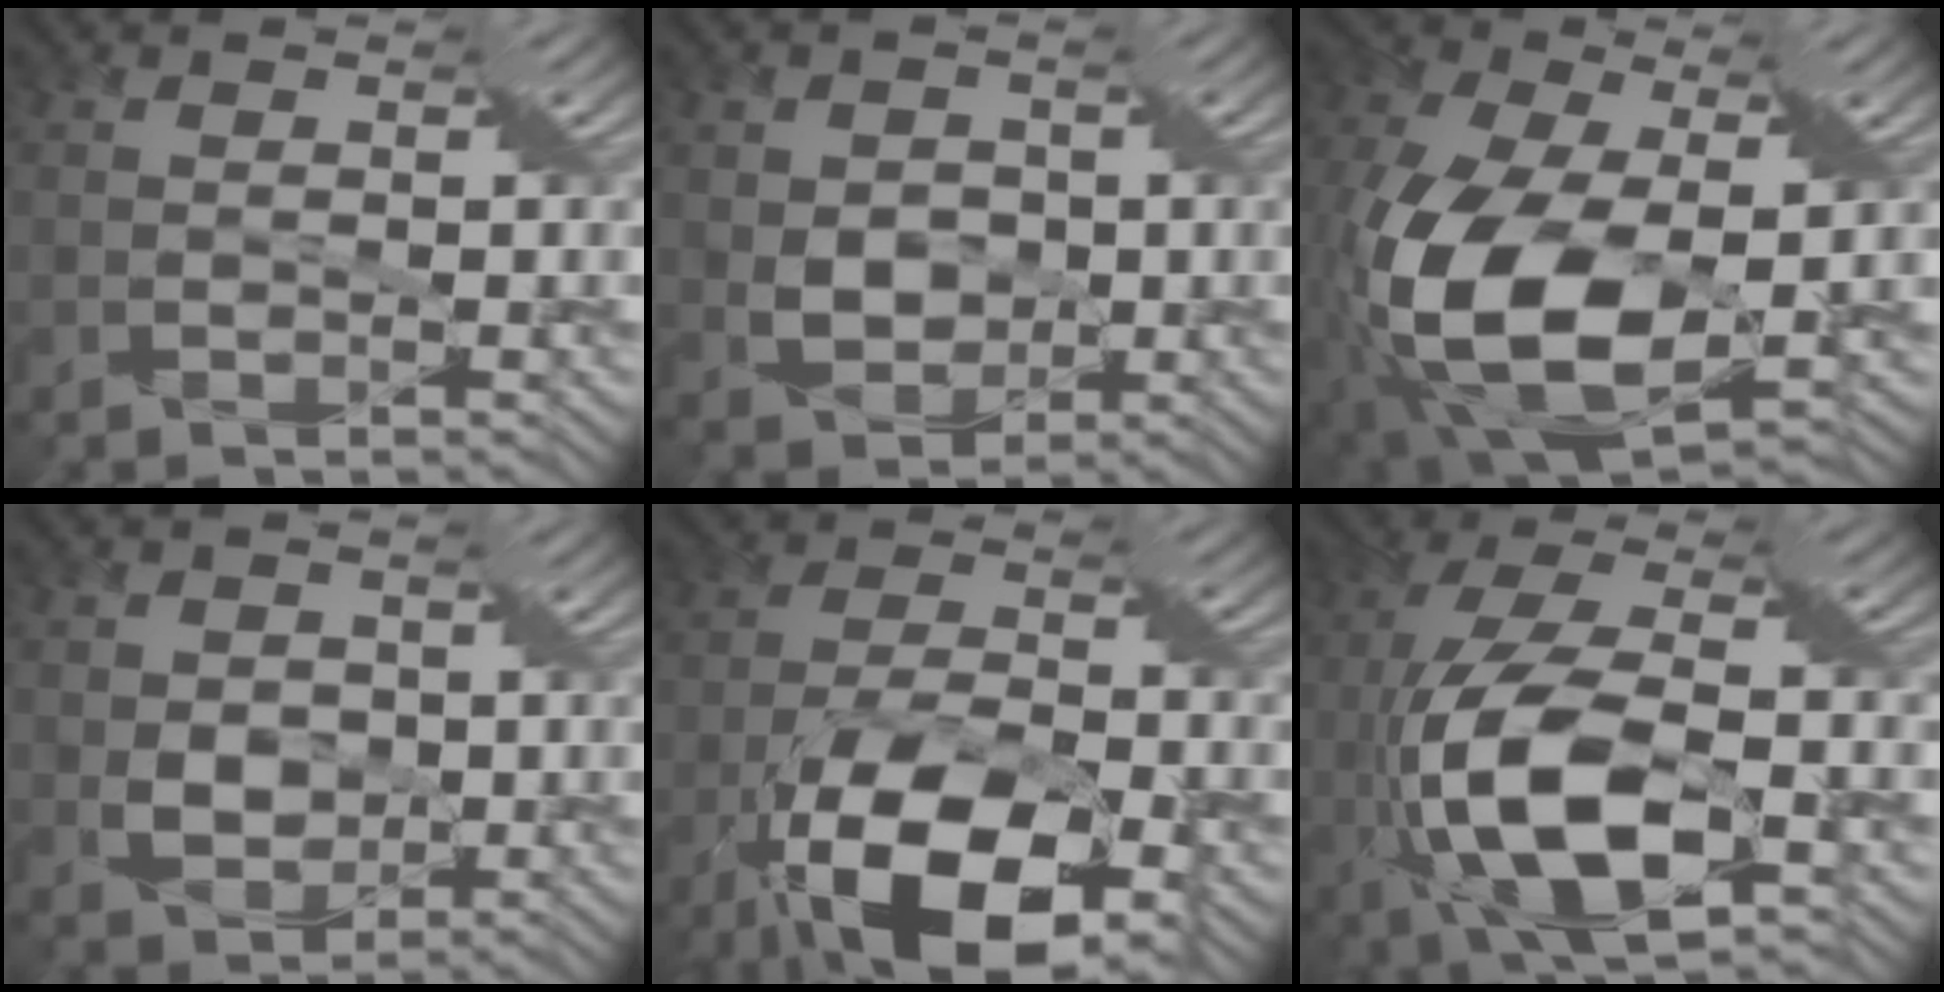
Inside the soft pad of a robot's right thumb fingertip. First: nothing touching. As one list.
[{"total": 4.3, "force": [0.3, 3.4, 2.5], "torque": [-0.079, -0.008, 0.001]}, {"total": 15.5, "force": [-2.7, 8.1, 12.9], "torque": [-0.313, -0.040, -0.040]}, {"total": 4.1, "force": [0.3, 3.3, 2.4], "torque": [-0.069, -0.007, -0.001]}, {"total": 15.9, "force": [-8.5, 6.2, 12.0], "torque": [-0.243, -0.024, -0.151]}, {"total": 13.7, "force": [-3.8, 4.7, 12.3], "torque": [-0.278, -0.008, -0.075]}]